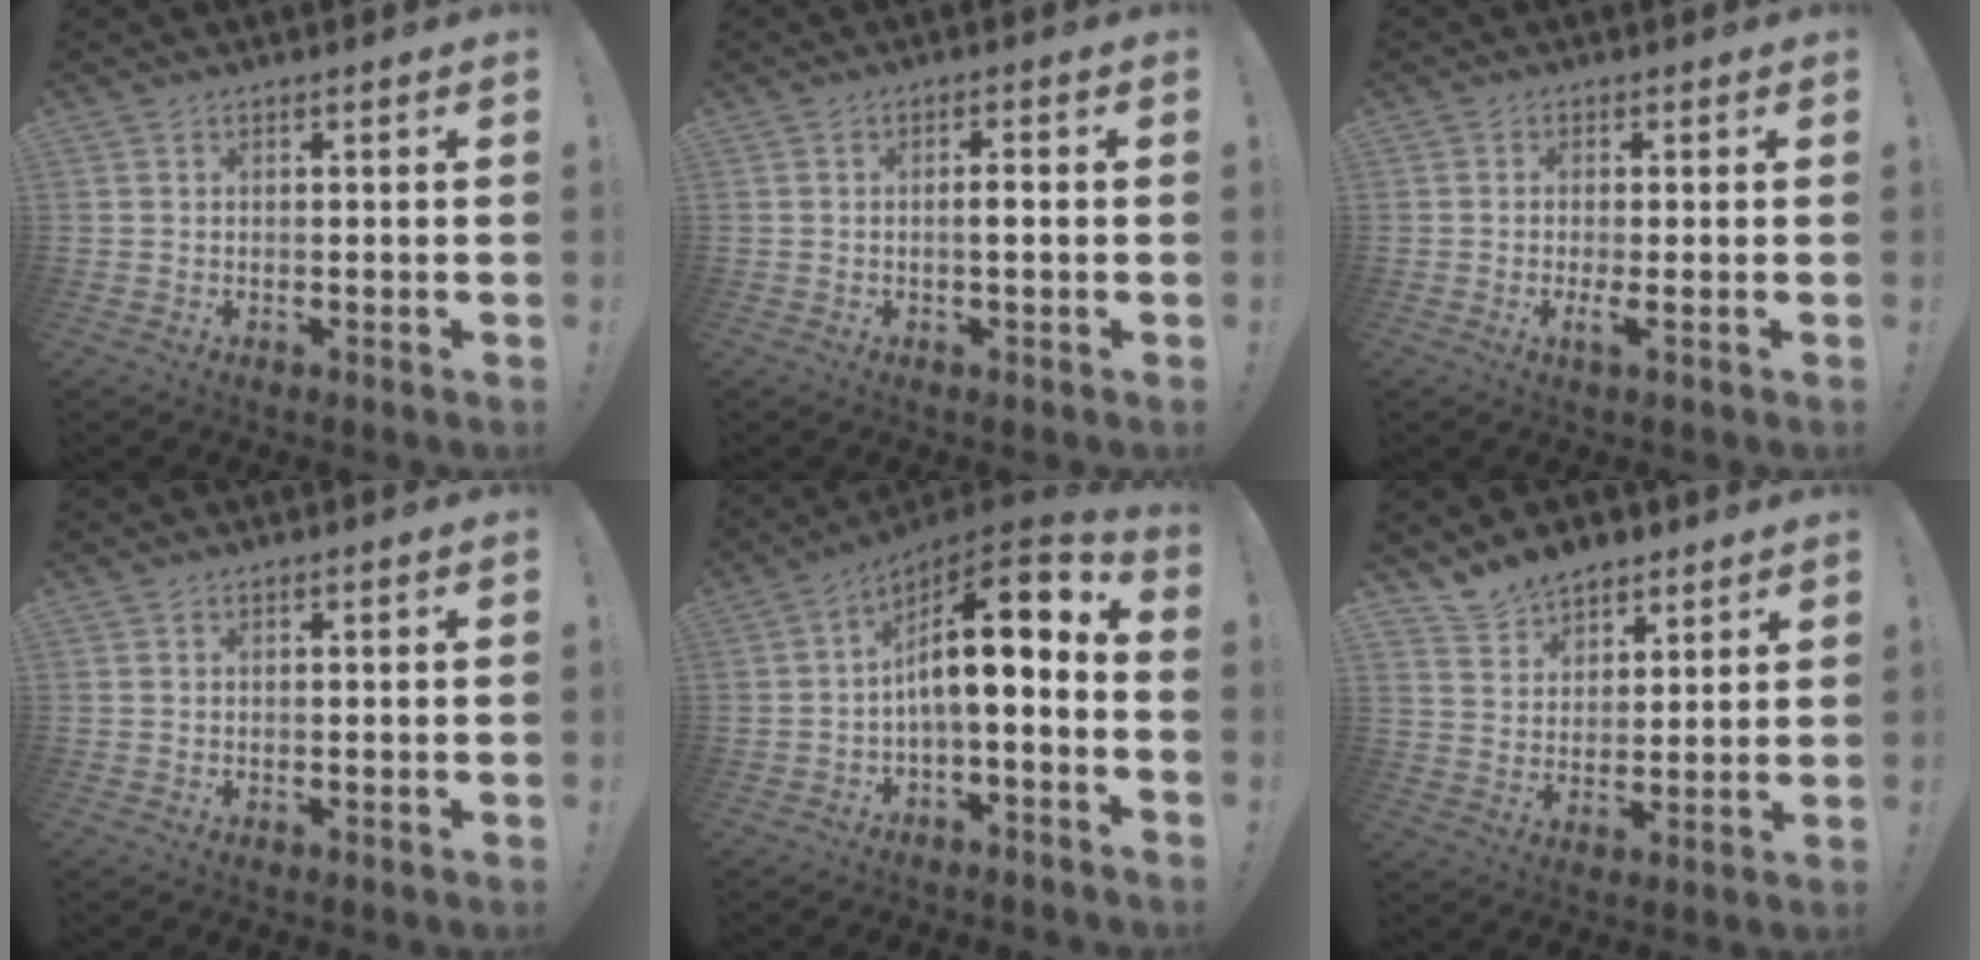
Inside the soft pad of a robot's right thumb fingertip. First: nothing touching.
{"total": 2.7, "force": [-0.4, 0.4, 2.6], "torque": [-0.046, 0.004, -0.011]}
{"total": 3.0, "force": [-0.6, -0.3, 2.9], "torque": [-0.049, -0.012, -0.009]}
{"total": 0.0}
{"total": 13.5, "force": [2.4, 3.5, 12.8], "torque": [-0.206, -0.021, 0.038]}
{"total": 8.7, "force": [7.4, 4.6, 0.9], "torque": [-0.025, -0.054, 0.144]}